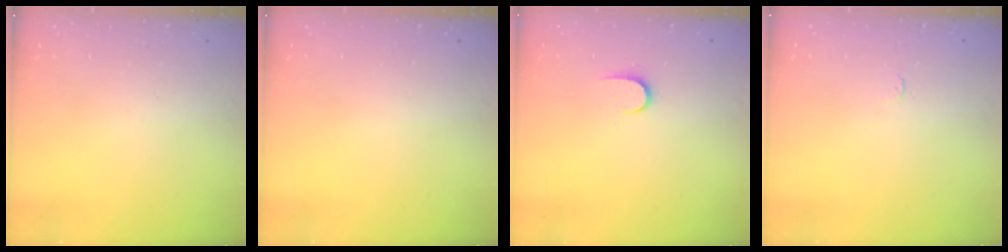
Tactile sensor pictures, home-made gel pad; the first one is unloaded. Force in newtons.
{"total": 0.0}
{"total": 6.1, "press": 6.1, "slide": 0.6}
{"total": 1.7, "press": 1.7, "slide": 0.2}